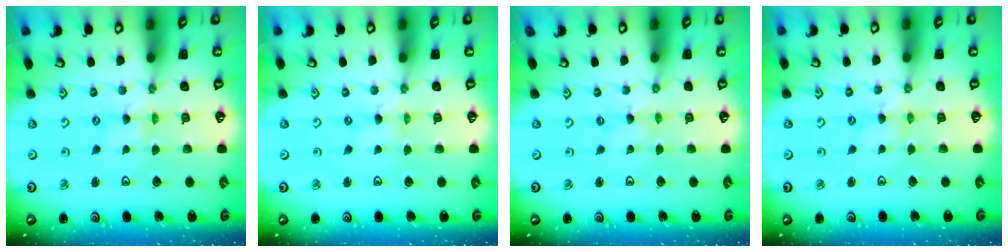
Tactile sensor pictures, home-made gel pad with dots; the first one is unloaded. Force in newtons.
{"total": 0.0}
{"total": 0.0}
{"total": 1.5, "press": 1.5, "slide": 0.3}